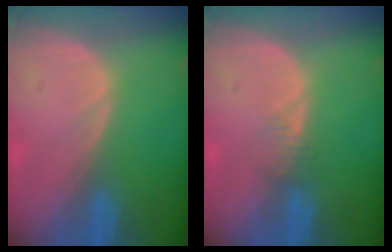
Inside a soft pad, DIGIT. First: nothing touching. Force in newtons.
{"total": 1.5, "press": 1.5, "slide": 0.2}